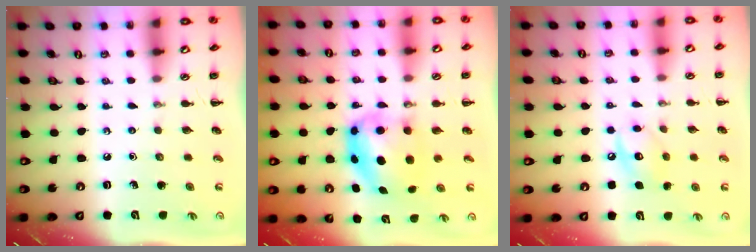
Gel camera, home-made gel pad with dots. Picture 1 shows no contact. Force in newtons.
{"total": 7.4, "press": 7.3, "slide": 1.2}
{"total": 9.5, "press": 9.5, "slide": 0.8}